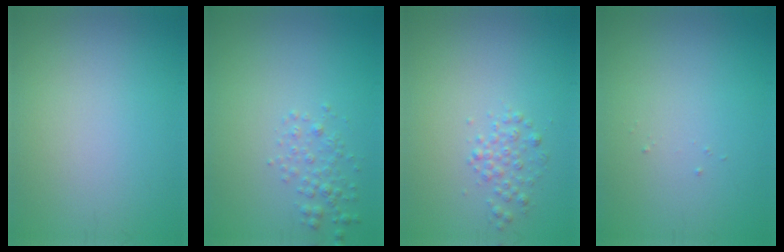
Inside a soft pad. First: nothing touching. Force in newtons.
{"total": 1.5, "press": 1.5, "slide": 0.0}
{"total": 1.5, "press": 1.5, "slide": 0.0}
{"total": 0.0}